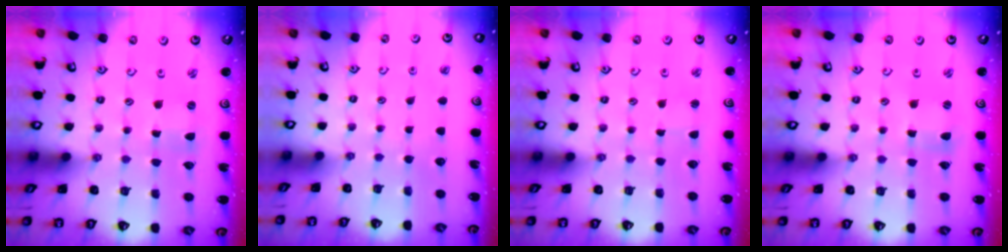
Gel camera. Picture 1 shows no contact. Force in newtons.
{"total": 0.0}
{"total": 1.1, "press": 1.1, "slide": 0.2}
{"total": 1.6, "press": 1.6, "slide": 0.3}